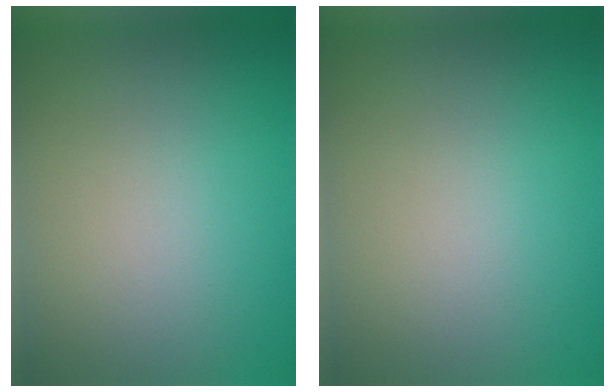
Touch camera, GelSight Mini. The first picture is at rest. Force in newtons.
{"total": 0.0}